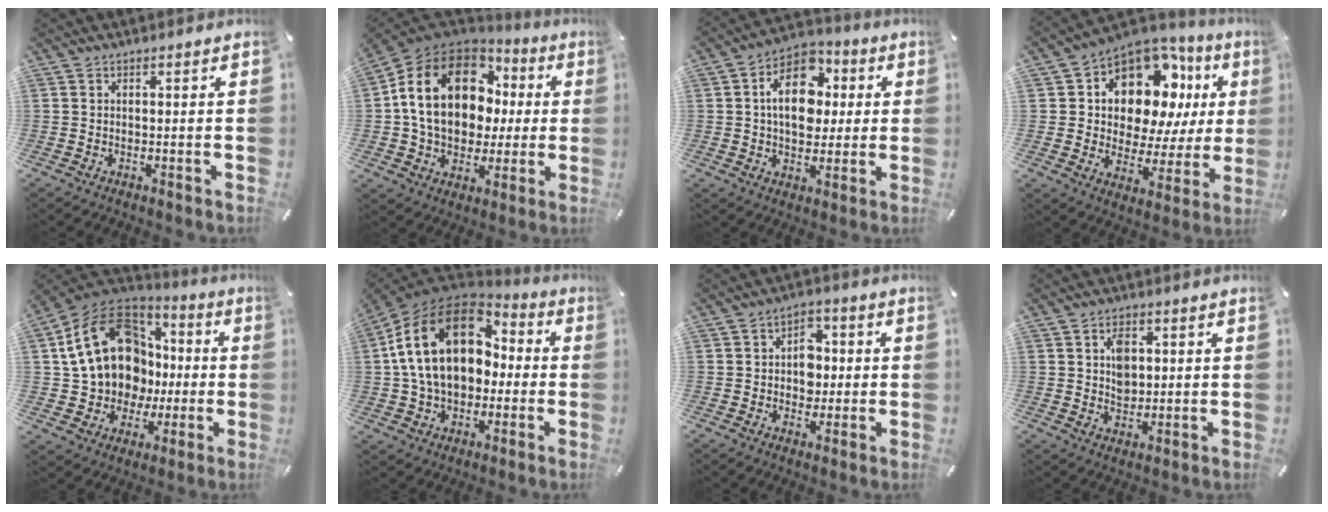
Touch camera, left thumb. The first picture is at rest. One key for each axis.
{"total": 18.3, "fx": 3.1, "fy": 14.3, "fz": 11.0, "tx": -0.235, "ty": -0.001, "tz": 0.062}
{"total": 13.9, "fx": 1.8, "fy": 10.1, "fz": 9.4, "tx": -0.151, "ty": 0.006, "tz": 0.031}
{"total": 14.2, "fx": 7.1, "fy": 9.4, "fz": 8.0, "tx": -0.126, "ty": -0.058, "tz": 0.124}
{"total": 22.0, "fx": 3.2, "fy": 17.8, "fz": 12.5, "tx": -0.251, "ty": 0.000, "tz": 0.077}
{"total": 22.0, "fx": 3.2, "fy": 16.0, "fz": 14.7, "tx": -0.290, "ty": 0.012, "tz": 0.053}
{"total": 6.8, "fx": 0.0, "fy": 5.8, "fz": 3.7, "tx": -0.036, "ty": 0.002, "tz": -0.006}
{"total": 5.5, "fx": 1.2, "fy": 4.3, "fz": 3.2, "tx": -0.036, "ty": -0.005, "tz": 0.015}